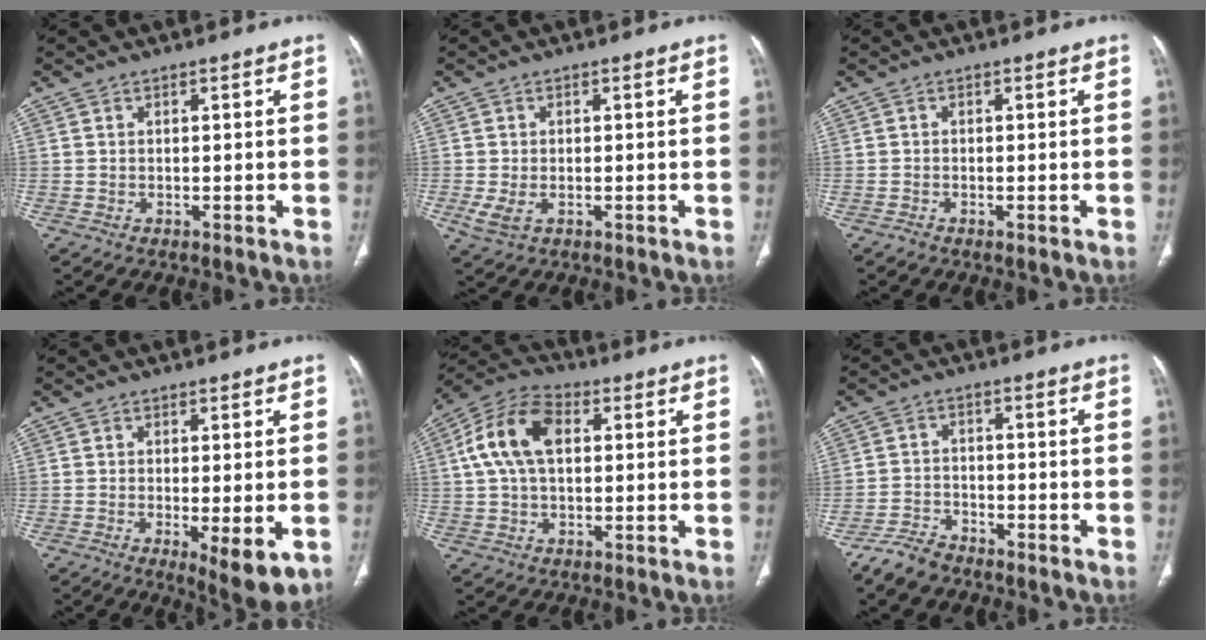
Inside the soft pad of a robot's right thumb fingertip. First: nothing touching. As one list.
[{"total": 3.5, "force": [-0.9, 2.0, 2.7], "torque": [-0.067, -0.003, -0.011]}, {"total": 0.9, "force": [-0.5, 0.3, 0.7], "torque": [-0.014, -0.002, -0.012]}, {"total": 8.1, "force": [-2.3, 2.4, 7.4], "torque": [-0.109, -0.020, -0.031]}, {"total": 12.3, "force": [2.4, 7.5, 9.5], "torque": [-0.186, 0.026, 0.039]}, {"total": 5.4, "force": [-4.6, 2.3, 1.6], "torque": [-0.036, 0.016, -0.088]}]